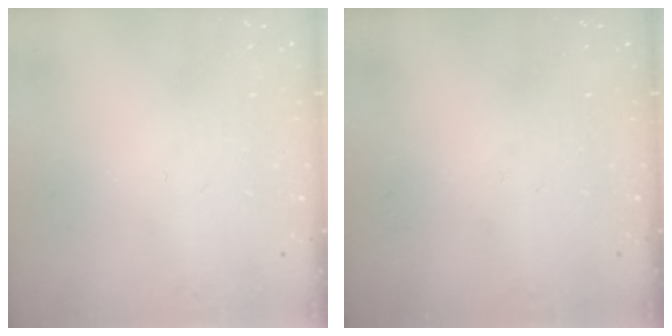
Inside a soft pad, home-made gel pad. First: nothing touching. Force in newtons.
{"total": 0.0}